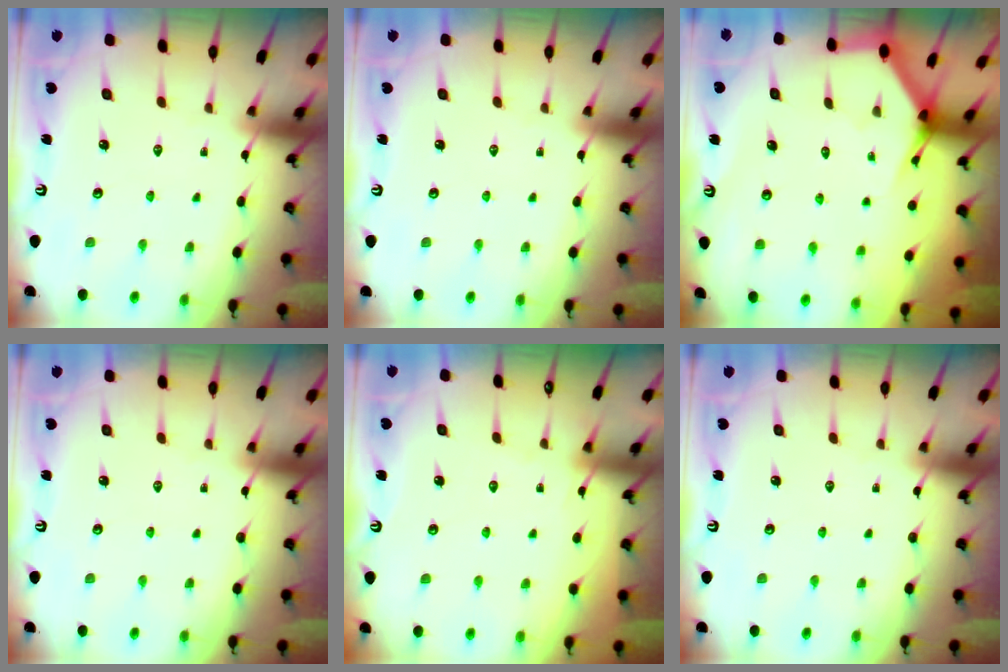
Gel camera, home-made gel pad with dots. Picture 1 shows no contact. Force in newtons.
{"total": 0.0}
{"total": 3.9, "press": 3.9, "slide": 0.4}
{"total": 0.0}
{"total": 3.9, "press": 3.9, "slide": 0.5}
{"total": 0.0}